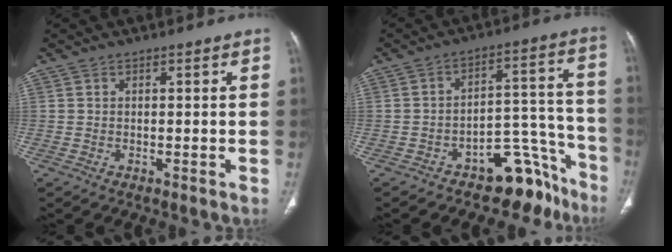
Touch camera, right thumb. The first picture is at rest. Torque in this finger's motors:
{"motor_torque": [2.67, 1.73, 0.33, -1.24, 0.00]}